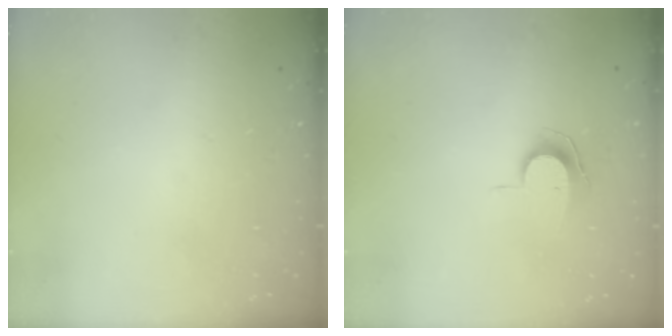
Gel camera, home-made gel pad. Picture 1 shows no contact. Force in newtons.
{"total": 7.7, "press": 7.6, "slide": 0.4}